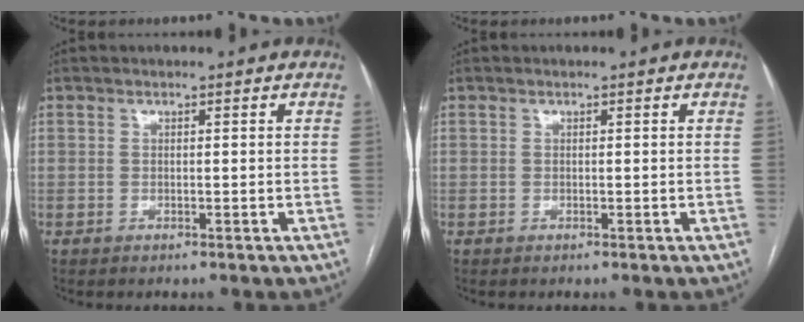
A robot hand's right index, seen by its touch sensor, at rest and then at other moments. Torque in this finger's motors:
{"motor_torque": [0.08, 0.08, 0.00, -0.02]}